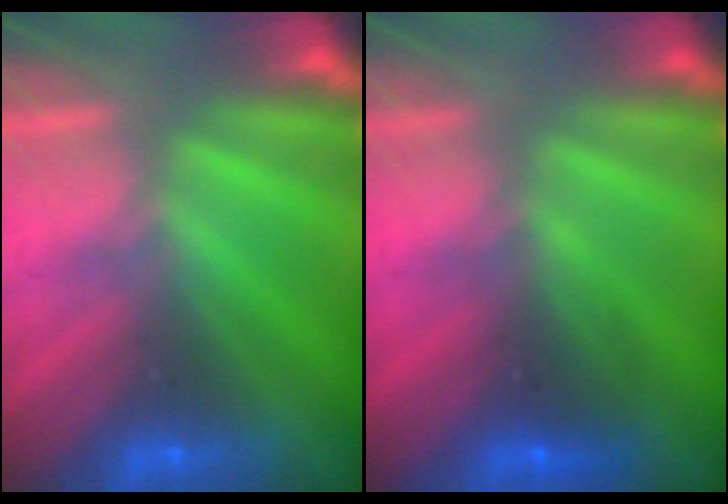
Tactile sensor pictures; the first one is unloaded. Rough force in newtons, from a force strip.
{"total": 2.7}